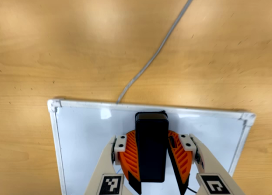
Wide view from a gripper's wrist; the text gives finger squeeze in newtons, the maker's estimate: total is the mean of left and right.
{"total": 13.4, "left": 15.4, "right": 11.5}